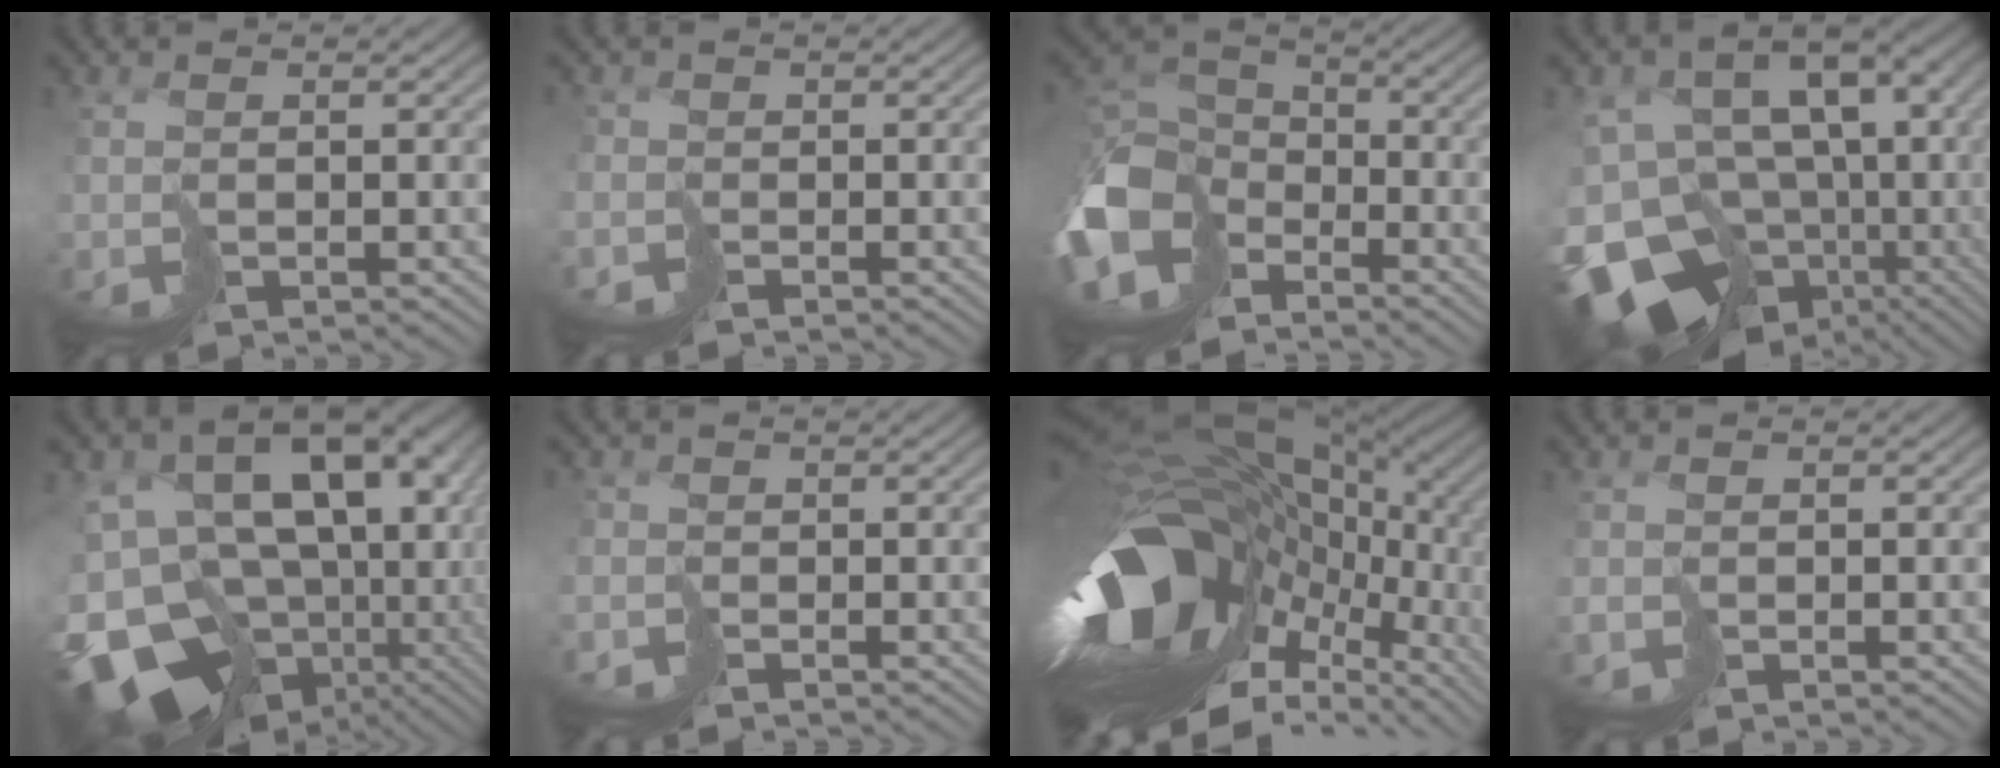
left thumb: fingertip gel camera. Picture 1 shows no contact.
{"total": 2.2, "force": [-1.4, 1.6, -0.6], "torque": [0.019, -0.005, -0.042]}
{"total": 13.0, "force": [-6.2, 9.0, 7.1], "torque": [-0.202, -0.038, -0.125]}
{"total": 17.0, "force": [-6.3, 11.5, 10.9], "torque": [-0.200, -0.012, -0.092]}
{"total": 19.2, "force": [-4.3, 13.2, 13.3], "torque": [-0.243, -0.033, -0.045]}
{"total": 2.1, "force": [-1.5, 1.4, -0.6], "torque": [0.021, -0.004, -0.044]}
{"total": 20.8, "force": [-4.3, 14.3, 14.5], "torque": [-0.299, -0.037, -0.048]}
{"total": 1.2, "force": [-0.9, 0.8, 0.3], "torque": [-0.007, -0.004, -0.019]}